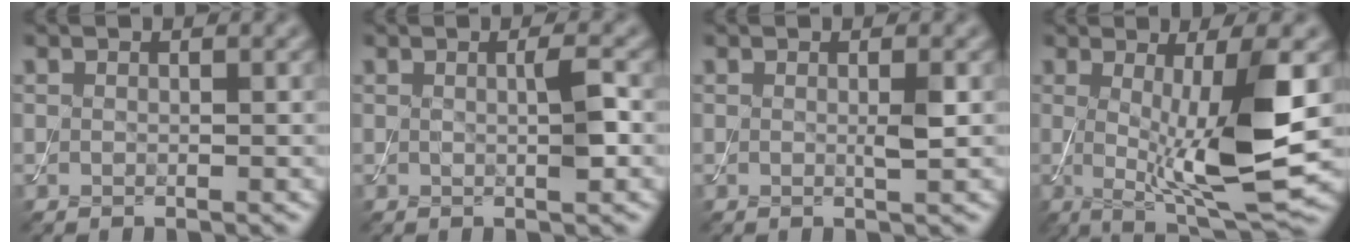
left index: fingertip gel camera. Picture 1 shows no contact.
{"total": 2.2, "force": [0.1, 0.2, 2.2], "torque": [-0.038, -0.002, 0.000]}
{"total": 1.3, "force": [0.0, 0.1, 1.2], "torque": [-0.025, -0.002, -0.002]}
{"total": 10.1, "force": [-0.1, 2.0, 9.9], "torque": [-0.158, -0.018, 0.009]}